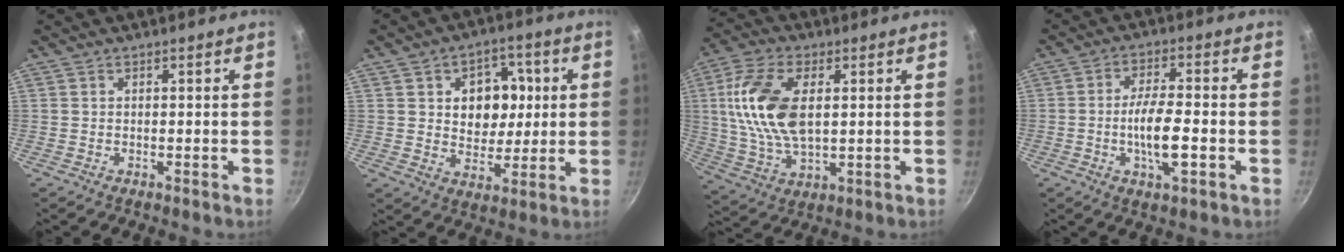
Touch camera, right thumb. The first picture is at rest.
{"total": 11.5, "force": [2.0, 9.0, 7.0], "torque": [-0.053, -0.005, 0.032]}
{"total": 16.0, "force": [2.8, 8.7, 13.1], "torque": [-0.249, -0.002, 0.053]}
{"total": 8.9, "force": [-2.1, 2.6, 8.3], "torque": [-0.149, 0.014, -0.042]}